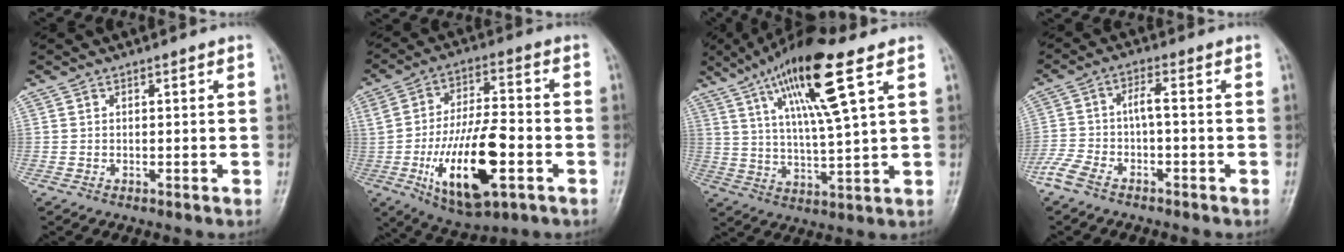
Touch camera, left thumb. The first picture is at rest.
{"total": 17.7, "force": [-5.3, 7.0, 15.4], "torque": [-0.275, 0.016, -0.080]}
{"total": 16.2, "force": [7.9, 2.5, 13.9], "torque": [-0.251, -0.019, 0.140]}
{"total": 6.5, "force": [-3.3, 1.6, 5.4], "torque": [-0.127, 0.026, -0.064]}